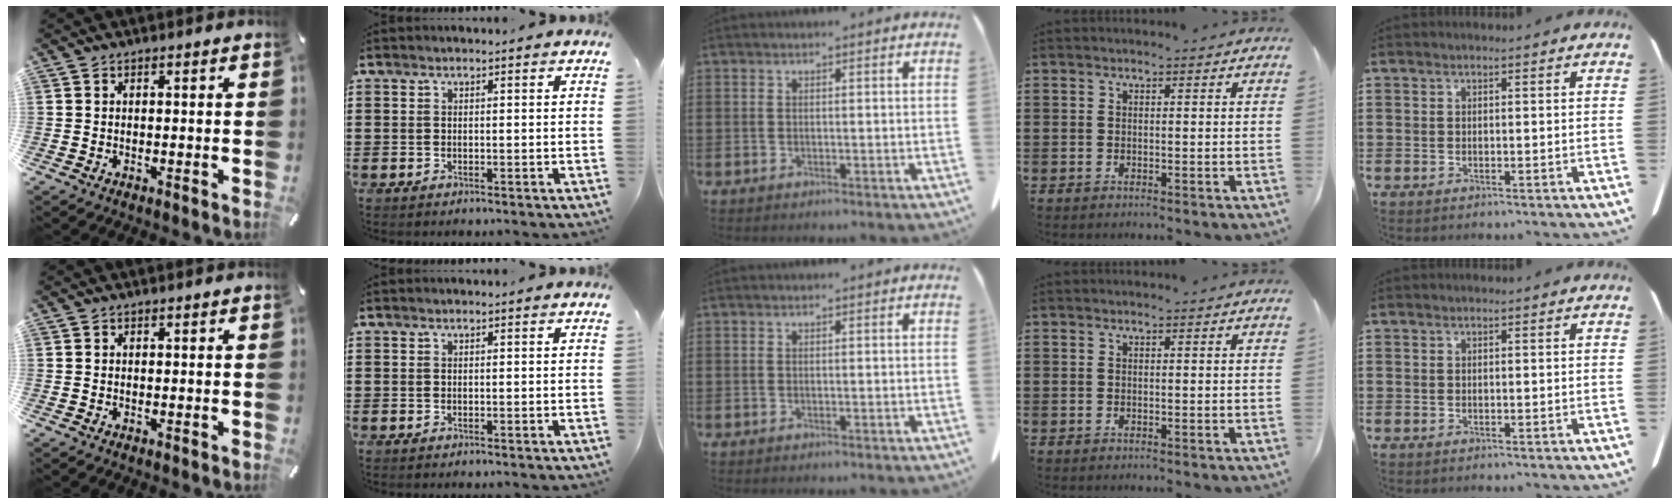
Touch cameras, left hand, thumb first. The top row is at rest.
{}